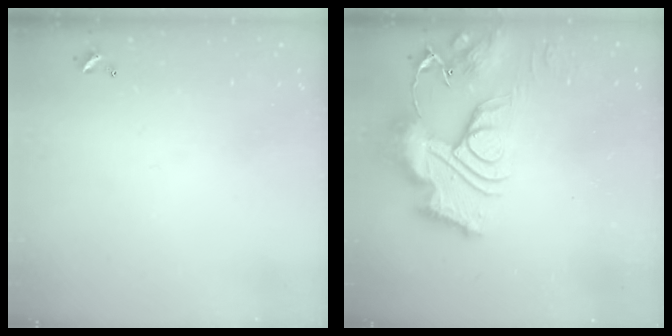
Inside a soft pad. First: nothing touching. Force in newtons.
{"total": 17.9, "press": 17.8, "slide": 1.9}